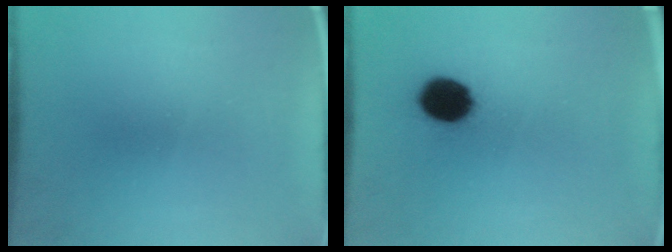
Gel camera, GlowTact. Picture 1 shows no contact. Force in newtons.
{"total": 9.9}